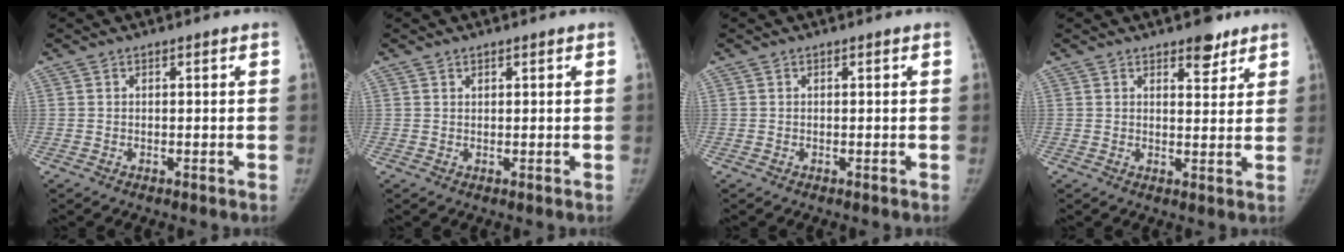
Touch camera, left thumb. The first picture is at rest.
{"total": 0.8, "force": [0.6, 0.4, 0.3], "torque": [0.002, -0.004, 0.009]}
{"total": 0.0}
{"total": 5.0, "force": [3.6, 2.4, 2.7], "torque": [-0.012, -0.022, 0.050]}